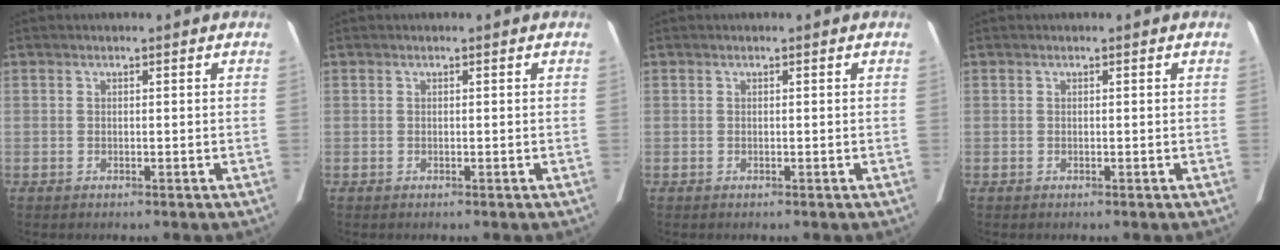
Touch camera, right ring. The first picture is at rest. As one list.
[{"total": 0.0}, {"total": 0.0}, {"total": 0.0}]